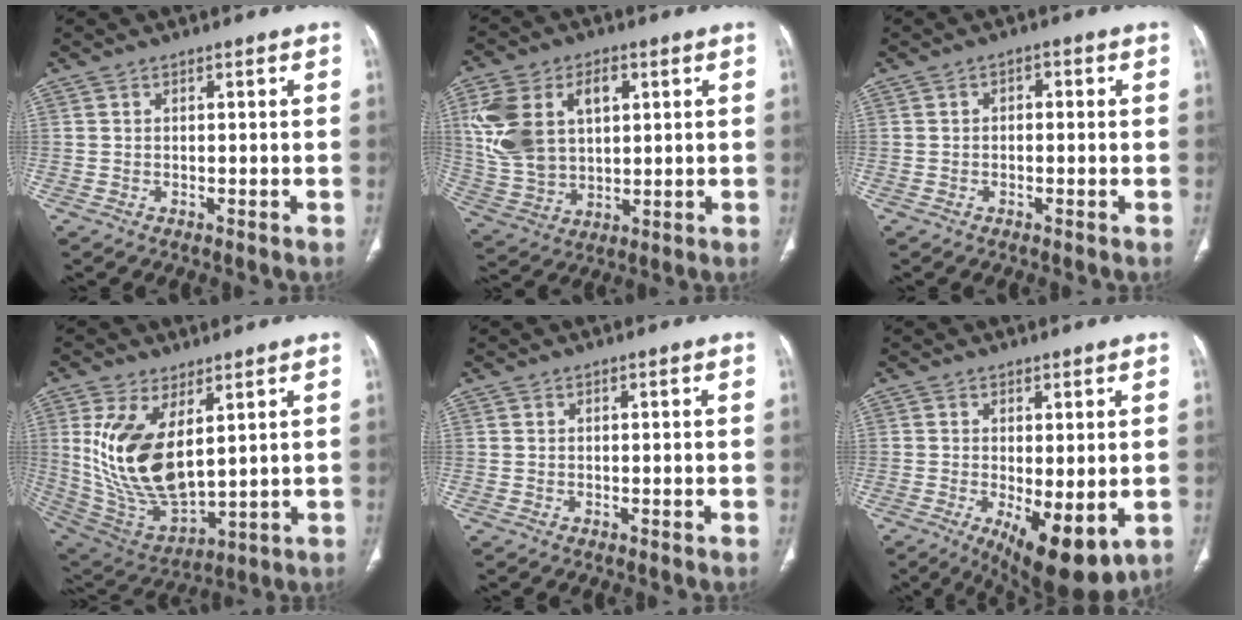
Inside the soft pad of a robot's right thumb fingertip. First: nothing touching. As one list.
[{"total": 16.4, "force": [4.5, 10.8, 11.5], "torque": [-0.217, 0.004, 0.095]}, {"total": 1.6, "force": [0.0, 1.1, 1.2], "torque": [-0.010, 0.008, -0.007]}, {"total": 17.2, "force": [4.7, 8.4, 14.2], "torque": [-0.269, -0.026, 0.118]}, {"total": 0.0}, {"total": 11.2, "force": [-3.0, 4.4, 9.8], "torque": [-0.141, -0.022, -0.028]}]